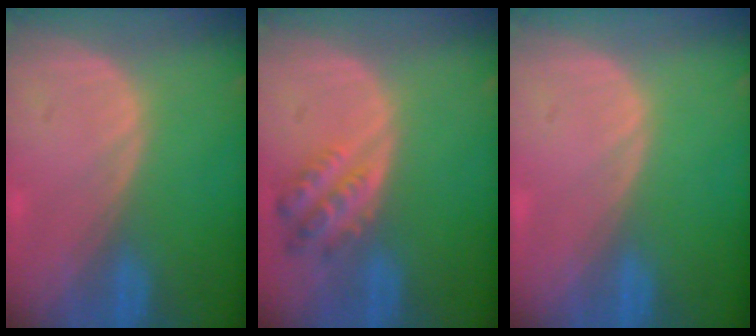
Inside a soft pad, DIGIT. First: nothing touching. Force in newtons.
{"total": 4.8, "press": 4.8, "slide": 0.5}
{"total": 0.0}